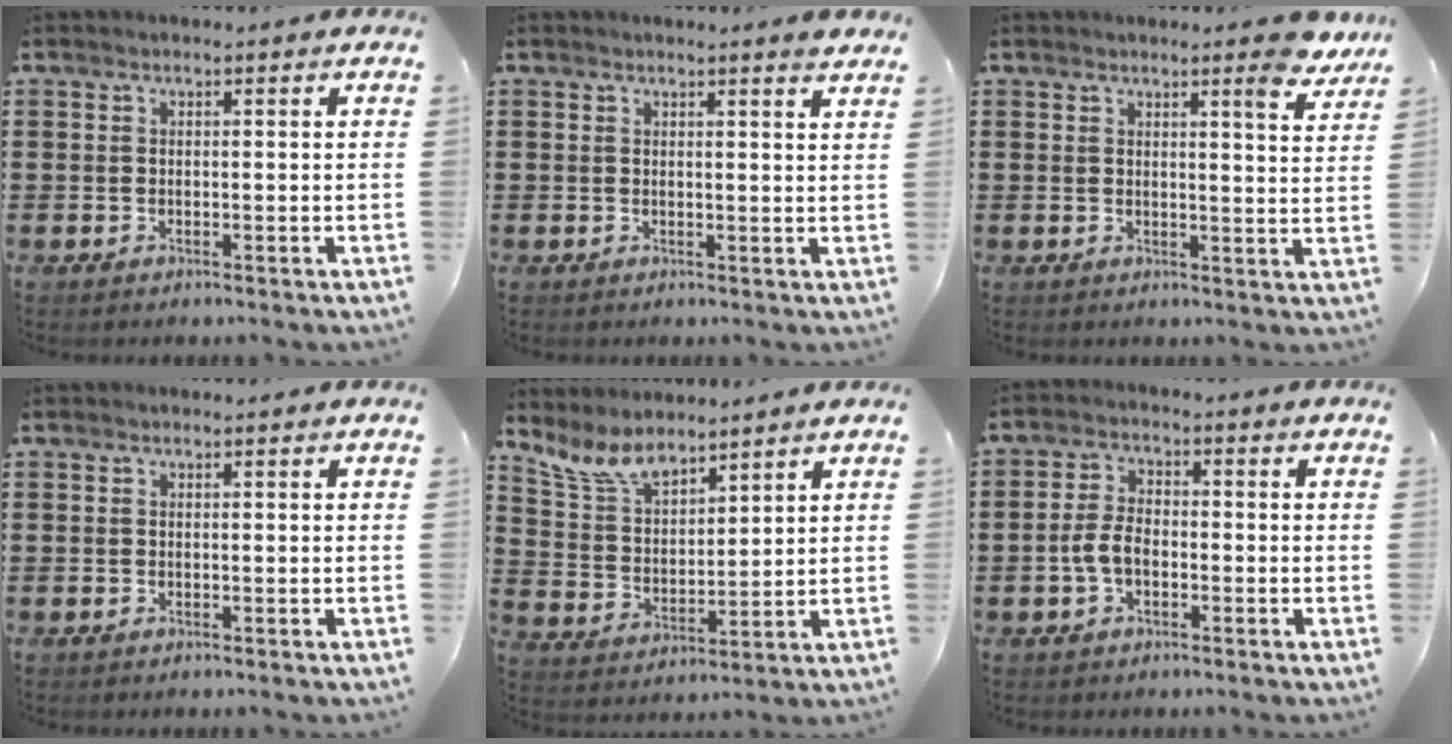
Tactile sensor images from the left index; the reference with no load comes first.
{"total": 1.7, "force": [1.4, -0.2, 0.8], "torque": [-0.018, -0.001, 0.027]}
{"total": 5.2, "force": [4.4, -0.1, 2.7], "torque": [-0.034, -0.027, 0.070]}
{"total": 0.0}
{"total": 7.6, "force": [6.4, 2.5, 3.2], "torque": [-0.088, -0.020, 0.120]}
{"total": 4.6, "force": [-1.4, 2.5, 3.6], "torque": [-0.093, -0.001, -0.034]}